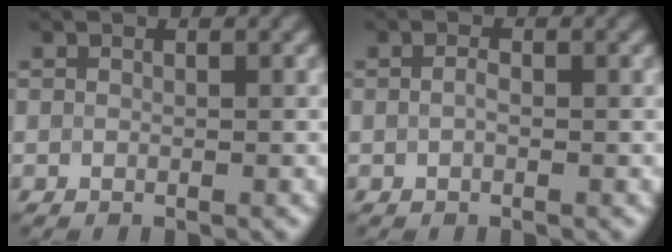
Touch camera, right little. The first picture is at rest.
{"total": 0.8, "force": [0.0, 0.5, 0.7], "torque": [-0.017, 0.001, -0.002]}